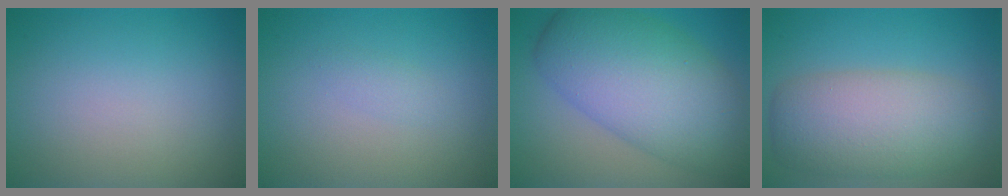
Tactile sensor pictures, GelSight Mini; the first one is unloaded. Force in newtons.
{"total": 0.9, "press": 0.9, "slide": 0.1}
{"total": 10.6, "press": 10.6, "slide": 0.2}
{"total": 7.5, "press": 7.5, "slide": 0.2}